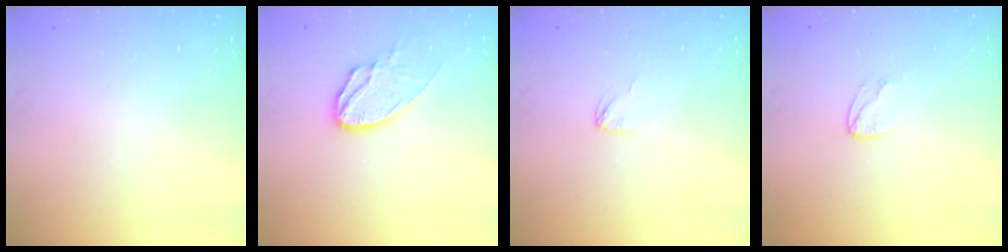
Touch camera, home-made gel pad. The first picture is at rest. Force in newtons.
{"total": 11.2, "press": 11.2, "slide": 0.9}
{"total": 3.1, "press": 3.1, "slide": 0.2}
{"total": 4.1, "press": 4.1, "slide": 0.4}